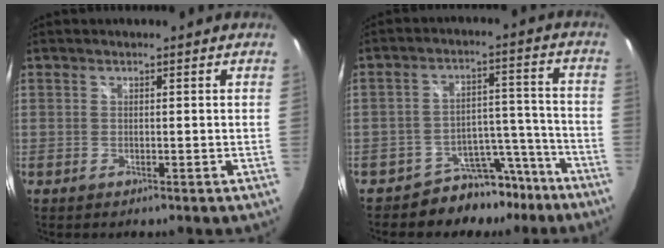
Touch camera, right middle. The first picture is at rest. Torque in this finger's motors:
{"motor_torque": [0.87, -1.27, -0.03, 0.00]}